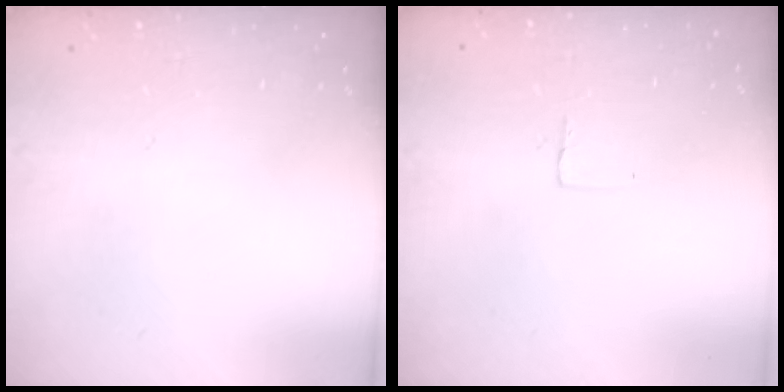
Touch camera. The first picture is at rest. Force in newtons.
{"total": 2.5, "press": 2.5, "slide": 0.1}